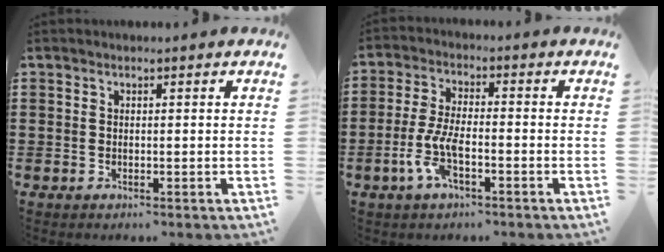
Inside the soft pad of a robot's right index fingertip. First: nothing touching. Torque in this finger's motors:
{"motor_torque": [1.09, 1.05, 0.16, 0.13]}